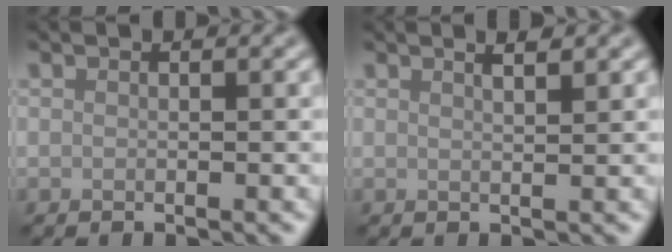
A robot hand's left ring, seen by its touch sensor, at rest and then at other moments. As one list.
[{"total": 2.2, "force": [1.4, 0.7, 1.5], "torque": [-0.005, 0.007, 0.001]}]